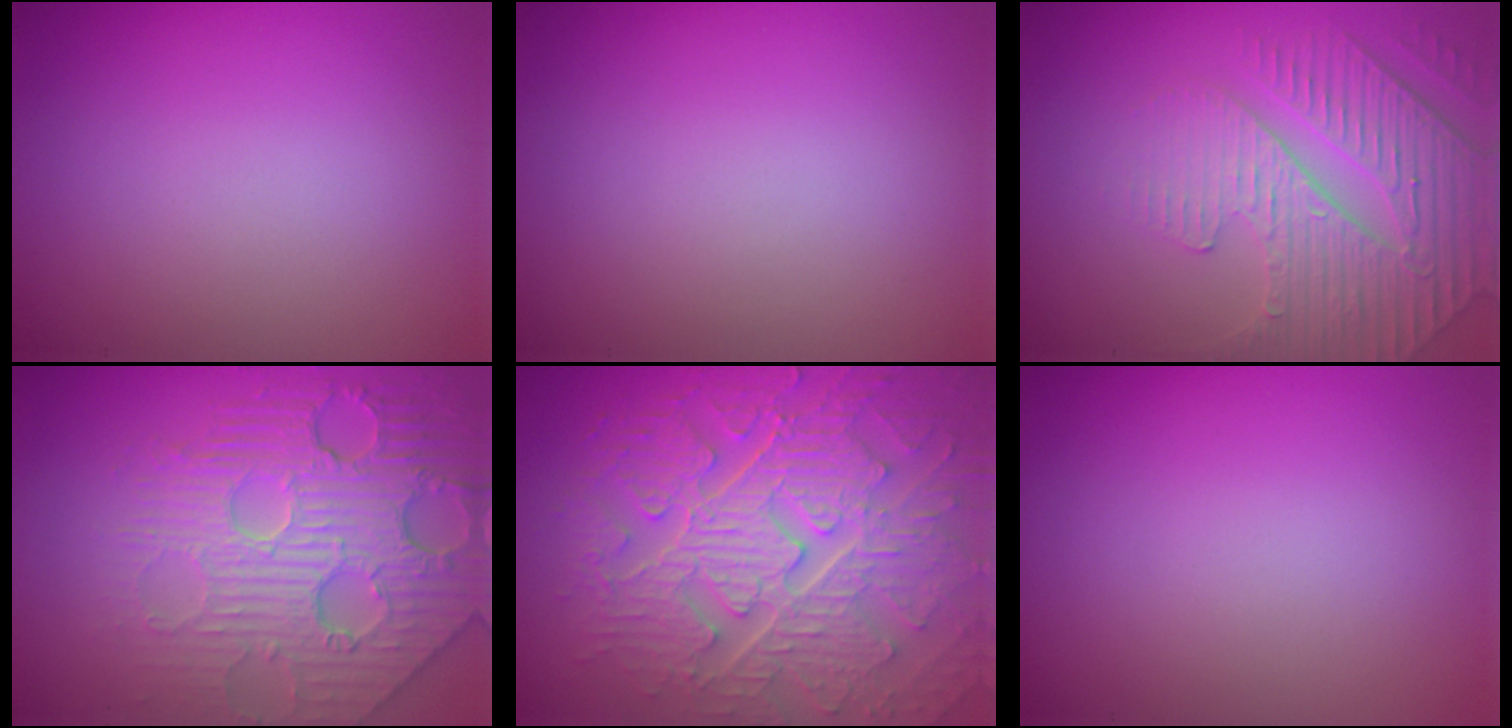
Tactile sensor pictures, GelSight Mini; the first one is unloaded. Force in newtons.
{"total": 0.0}
{"total": 4.6, "press": 4.3, "slide": 1.6}
{"total": 8.1, "press": 5.8, "slide": 5.7}
{"total": 9.4, "press": 6.9, "slide": 6.4}
{"total": 0.0}